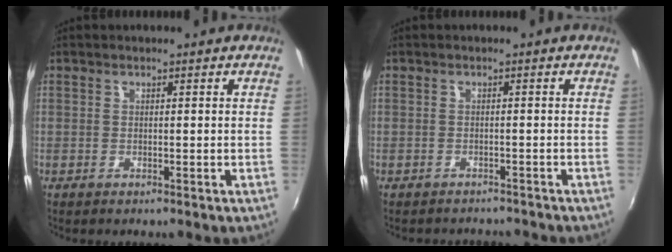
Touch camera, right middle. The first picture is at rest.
{"total": 3.3, "force": [-3.2, 0.7, 0.4], "torque": [-0.010, -0.004, -0.045]}